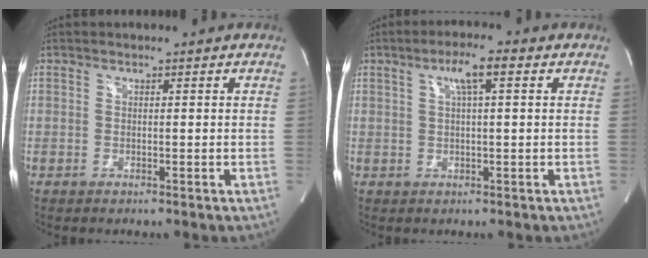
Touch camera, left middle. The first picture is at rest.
{"total": 4.6, "force": [1.8, 0.4, 4.3], "torque": [-0.077, 0.012, 0.030]}